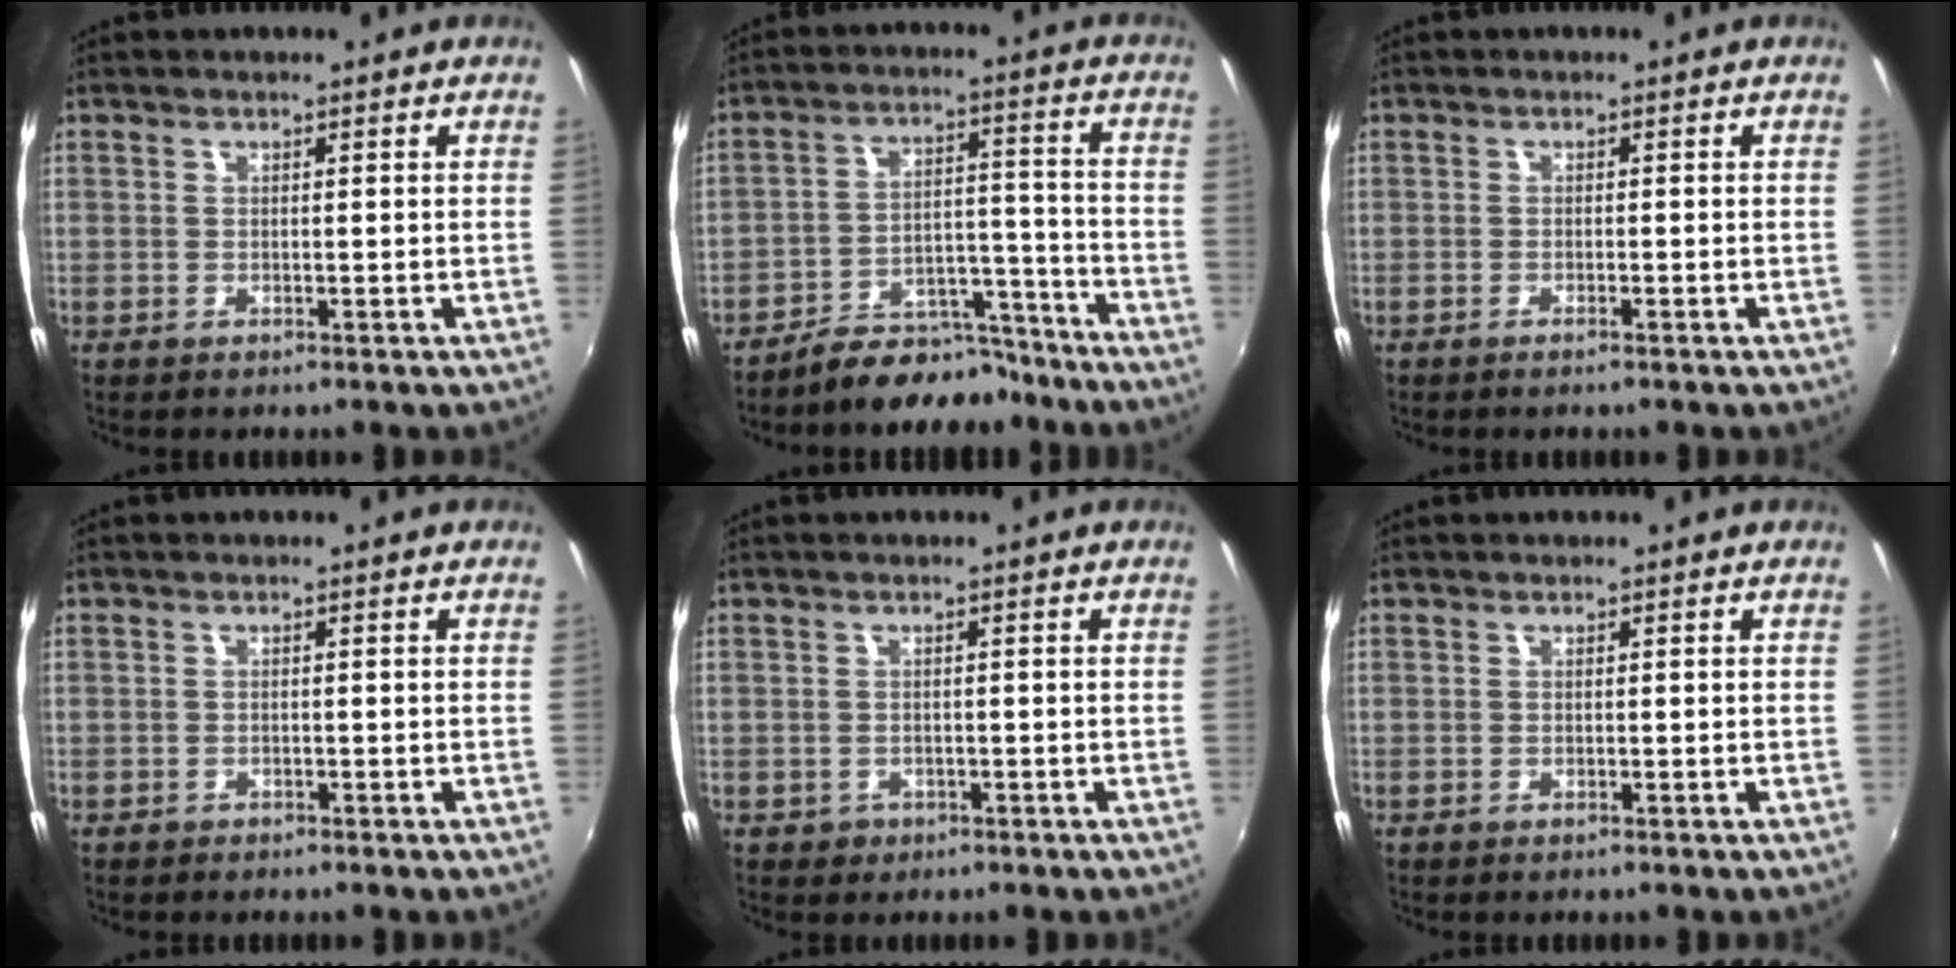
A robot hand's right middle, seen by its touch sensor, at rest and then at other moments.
{"total": 11.9, "force": [-10.5, 4.3, 3.5], "torque": [-0.062, 0.032, -0.146]}
{"total": 1.1, "force": [-0.9, 0.0, 0.6], "torque": [-0.014, -0.001, -0.018]}
{"total": 0.9, "force": [-0.8, 0.5, 0.0], "torque": [-0.005, -0.001, -0.013]}
{"total": 2.0, "force": [-0.8, 1.8, 0.5], "torque": [-0.013, -0.004, -0.009]}
{"total": 0.0}